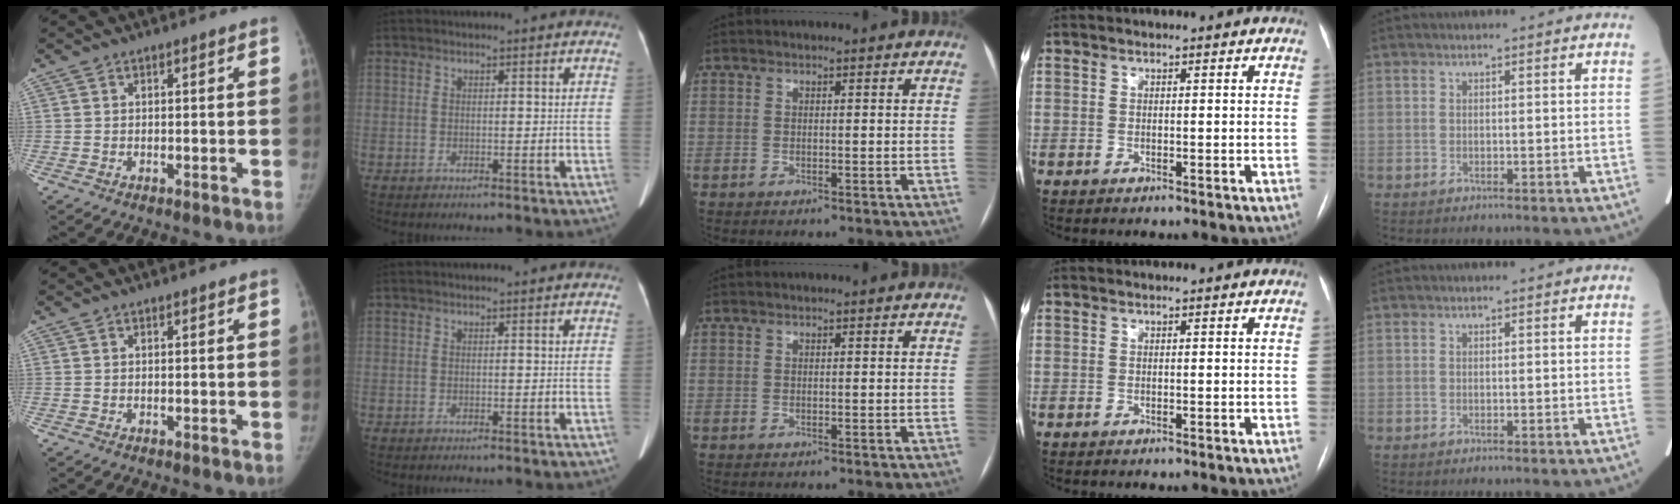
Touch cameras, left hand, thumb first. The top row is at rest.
{}